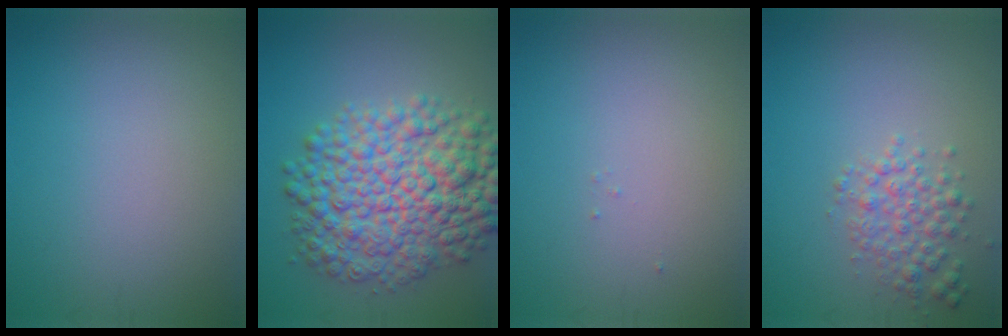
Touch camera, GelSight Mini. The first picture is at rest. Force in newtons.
{"total": 10.8, "press": 10.8, "slide": 0.1}
{"total": 0.0}
{"total": 2.8, "press": 2.8, "slide": 0.1}